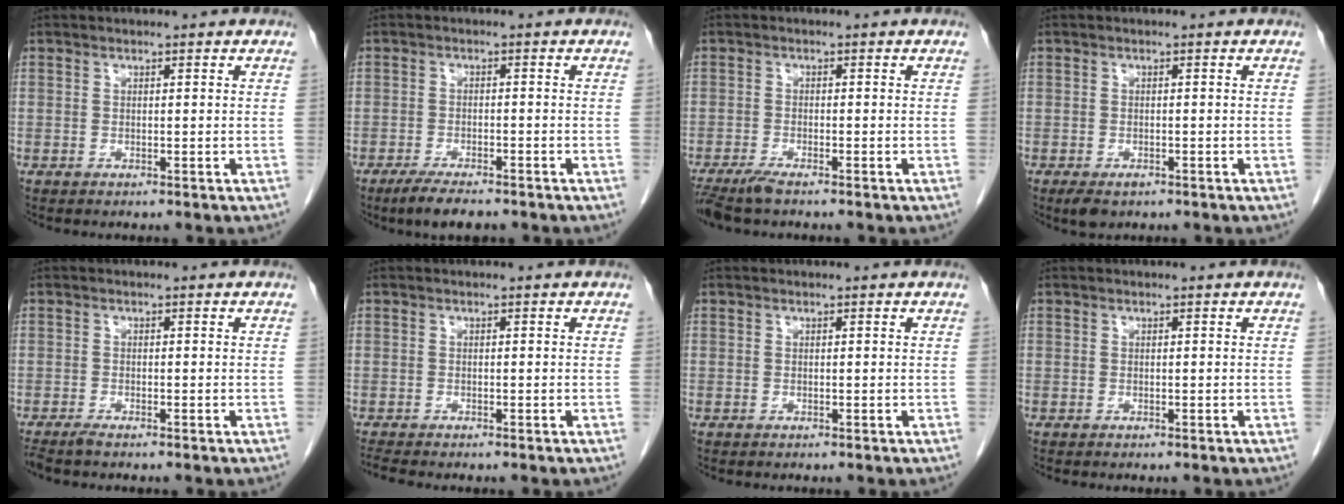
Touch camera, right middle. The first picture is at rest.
{"total": 4.8, "force": [-3.8, 1.0, 2.8], "torque": [-0.052, -0.008, -0.064]}
{"total": 4.0, "force": [-3.2, 0.4, 2.4], "torque": [-0.045, -0.010, -0.058]}
{"total": 2.6, "force": [-1.6, 1.2, 1.6], "torque": [-0.031, -0.004, -0.019]}
{"total": 1.6, "force": [-1.4, -0.1, 0.8], "torque": [-0.021, -0.006, -0.027]}
{"total": 1.5, "force": [-1.4, -0.2, 0.4], "torque": [-0.017, -0.007, -0.028]}
{"total": 0.0}
{"total": 0.0}